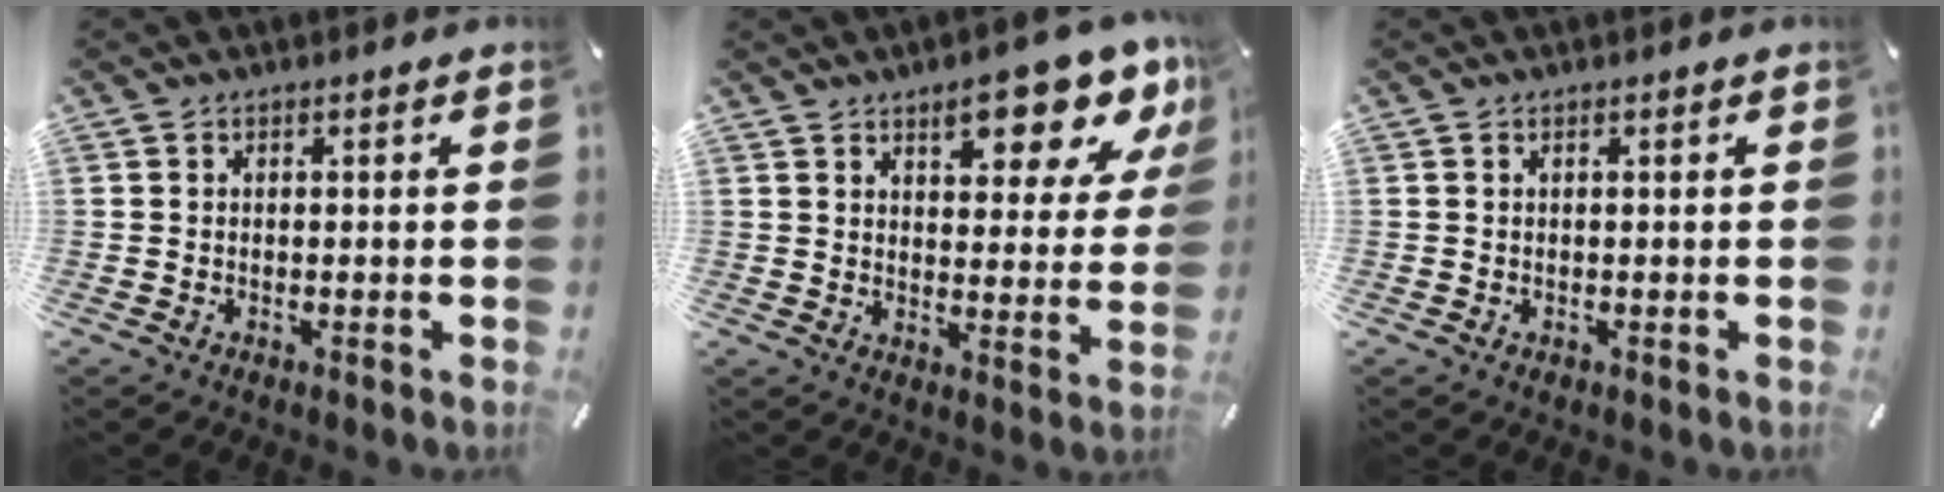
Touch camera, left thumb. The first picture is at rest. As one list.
[{"total": 12.4, "force": [8.3, 5.2, 7.6], "torque": [-0.087, -0.049, 0.139]}, {"total": 0.0}]